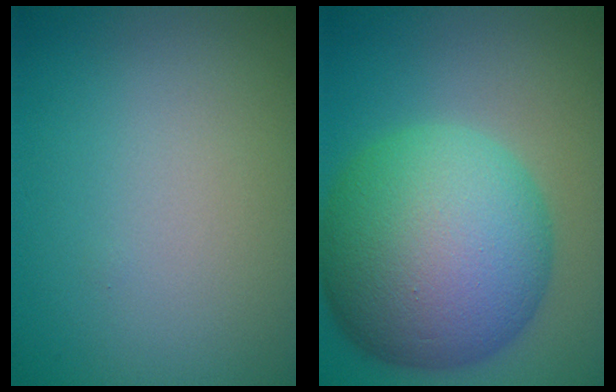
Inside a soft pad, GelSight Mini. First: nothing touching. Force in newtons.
{"total": 14.3, "press": 14.3, "slide": 0.2}